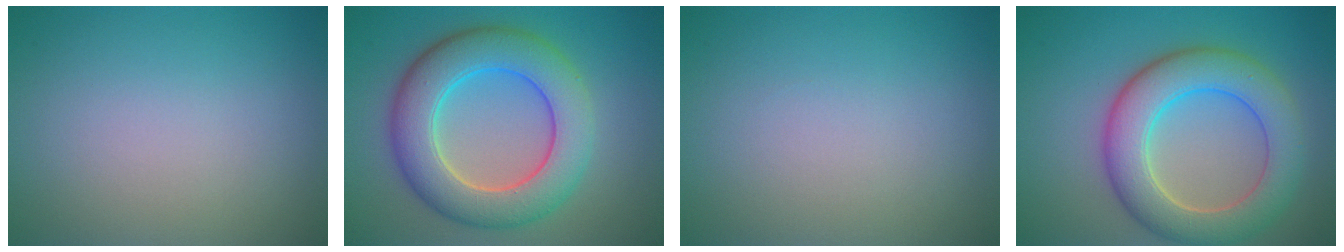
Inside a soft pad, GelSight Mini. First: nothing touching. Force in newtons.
{"total": 8.6, "press": 8.6, "slide": 0.1}
{"total": 0.0}
{"total": 7.6, "press": 7.6, "slide": 0.4}